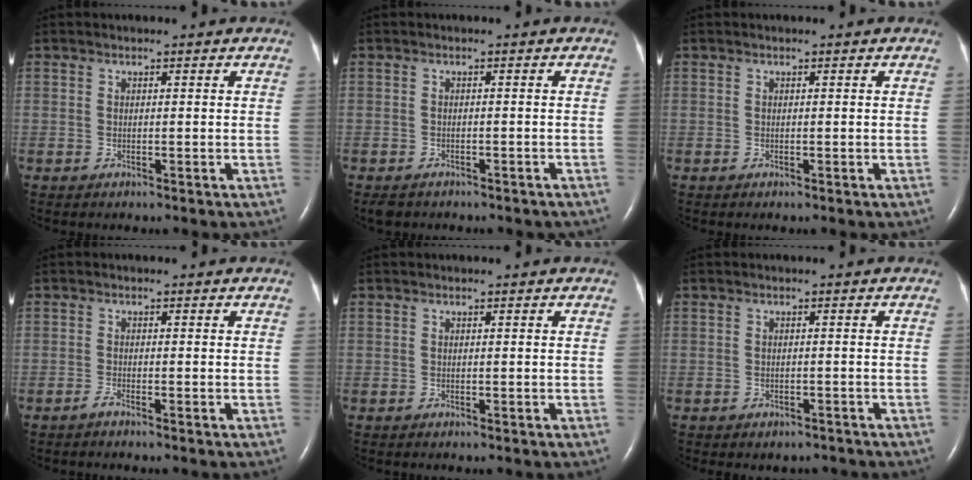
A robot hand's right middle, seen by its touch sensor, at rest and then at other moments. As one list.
[{"total": 5.9, "force": [-5.0, 2.4, 2.1], "torque": [-0.030, -0.001, -0.055]}, {"total": 0.0}, {"total": 0.9, "force": [-0.8, -0.1, 0.4], "torque": [-0.012, -0.001, -0.015]}, {"total": 0.0}, {"total": 2.2, "force": [-1.8, 1.2, 0.3], "torque": [-0.008, 0.003, -0.022]}]